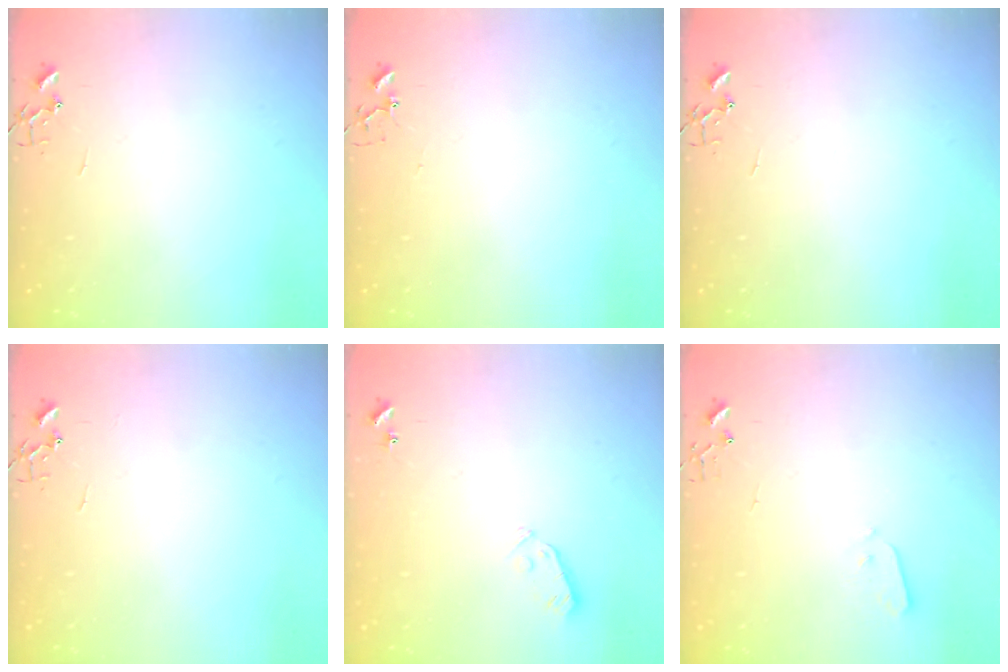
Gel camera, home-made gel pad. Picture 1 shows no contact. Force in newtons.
{"total": 3.9, "press": 3.9, "slide": 0.3}
{"total": 0.0}
{"total": 0.0}
{"total": 3.8, "press": 3.7, "slide": 0.8}
{"total": 3.5, "press": 3.5, "slide": 0.2}